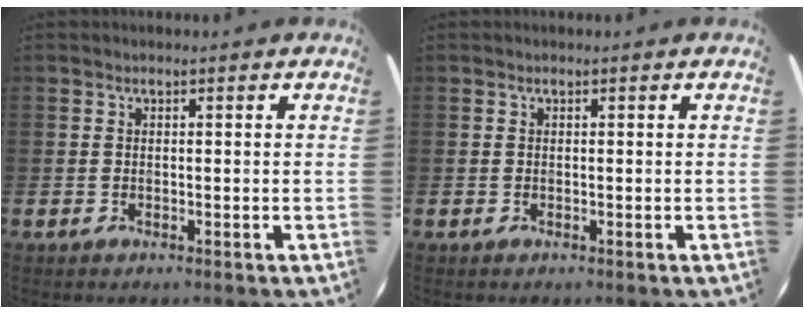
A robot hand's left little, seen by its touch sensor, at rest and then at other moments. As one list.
[{"total": 0.0}]